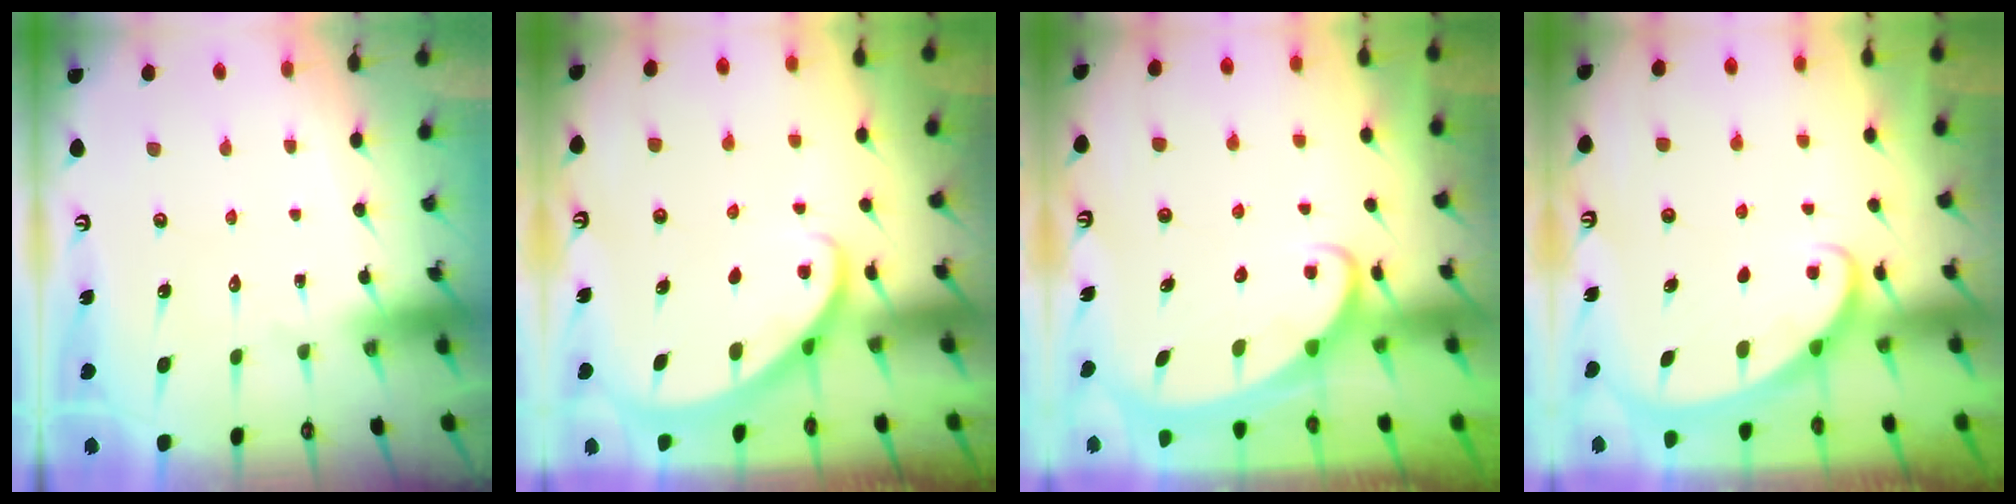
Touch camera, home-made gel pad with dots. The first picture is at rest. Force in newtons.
{"total": 2.1, "press": 2.1, "slide": 0.2}
{"total": 2.8, "press": 2.8, "slide": 0.2}
{"total": 2.1, "press": 2.1, "slide": 0.1}